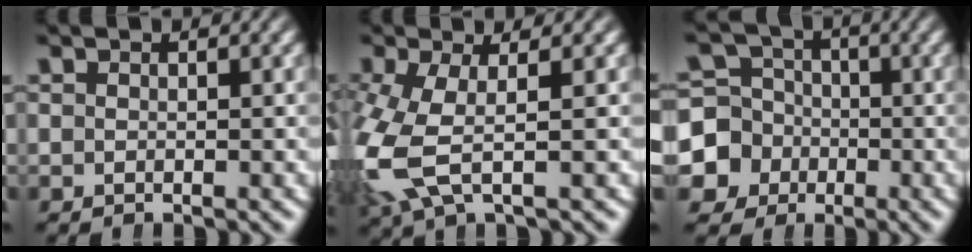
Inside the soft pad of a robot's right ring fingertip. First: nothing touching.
{"total": 5.6, "force": [-0.8, 3.5, 4.3], "torque": [-0.124, -0.025, 0.001]}
{"total": 11.6, "force": [-2.8, 10.8, 3.1], "torque": [-0.078, -0.047, -0.049]}